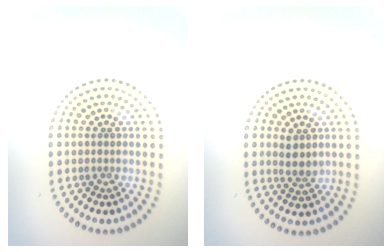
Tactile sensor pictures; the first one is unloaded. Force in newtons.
{"total": 2.0, "press": 1.8, "slide": 0.9}